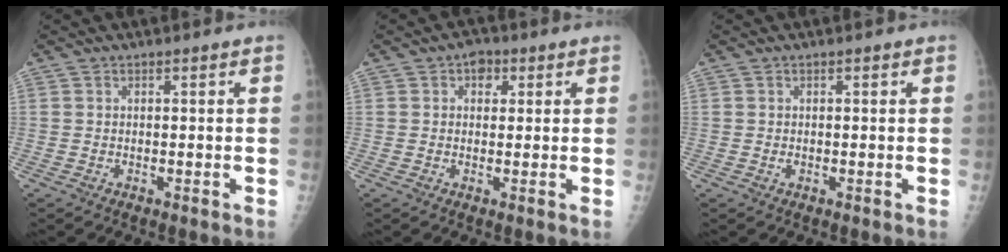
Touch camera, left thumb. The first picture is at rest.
{"total": 3.3, "force": [1.3, 2.5, 1.7], "torque": [-0.001, 0.000, 0.013]}
{"total": 0.6, "force": [0.1, 0.4, 0.4], "torque": [-0.004, 0.000, 0.002]}